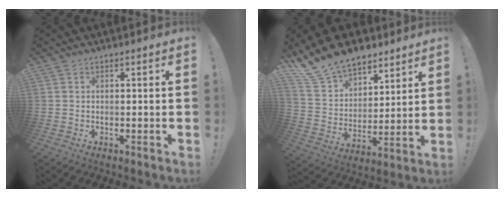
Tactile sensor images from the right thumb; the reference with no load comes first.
{"total": 16.4, "force": [13.2, 8.6, 4.4], "torque": [-0.095, -0.096, 0.252]}